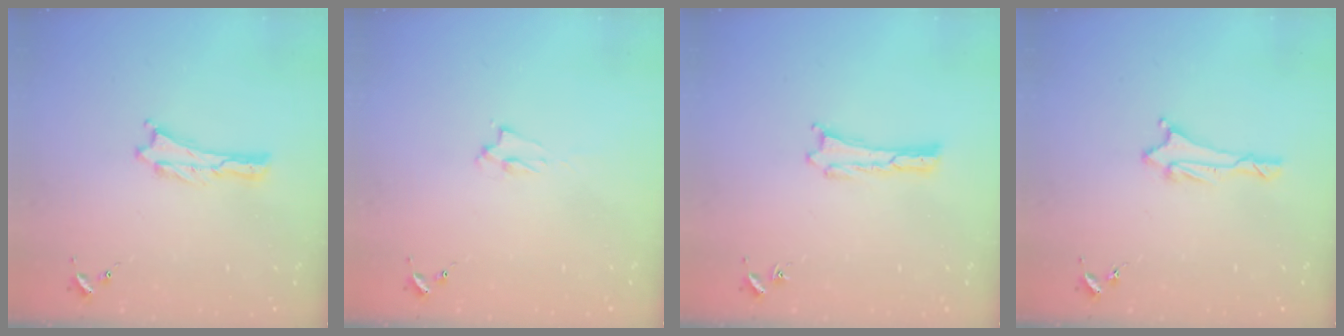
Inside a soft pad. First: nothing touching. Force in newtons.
{"total": 1.4, "press": 1.3, "slide": 0.3}
{"total": 0.0}
{"total": 1.7, "press": 1.6, "slide": 0.5}